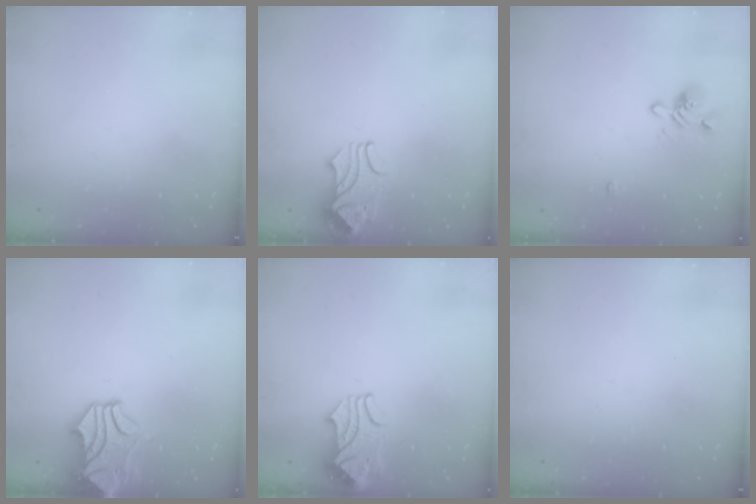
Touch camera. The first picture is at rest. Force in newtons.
{"total": 2.3, "press": 2.3, "slide": 0.5}
{"total": 2.9, "press": 2.7, "slide": 1.0}
{"total": 2.4, "press": 2.1, "slide": 1.2}
{"total": 2.1, "press": 2.0, "slide": 0.5}
{"total": 0.0}